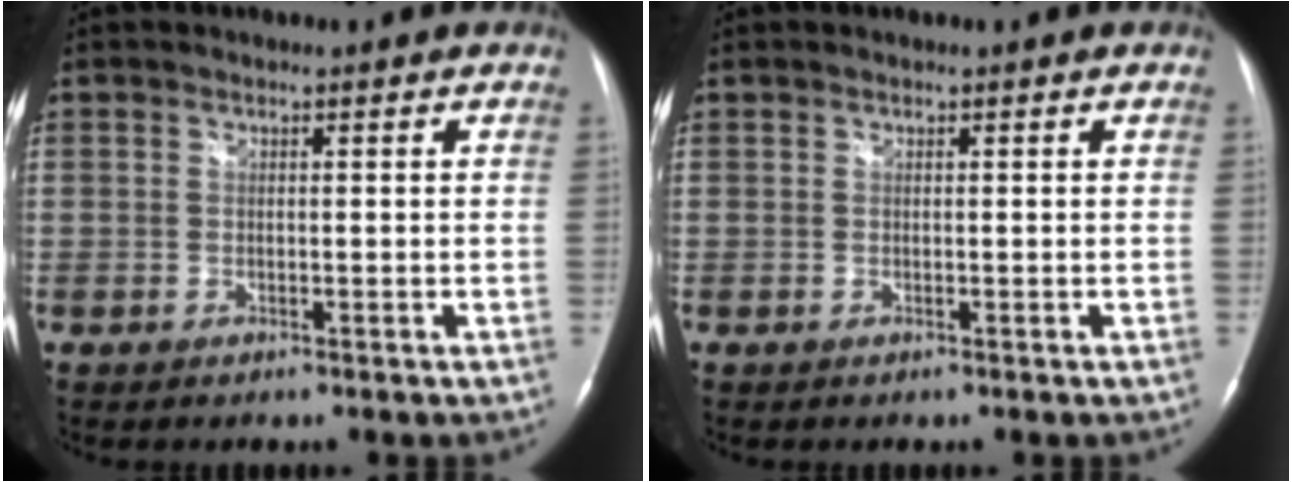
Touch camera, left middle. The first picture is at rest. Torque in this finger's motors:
{"motor_torque": [-0.02, -0.02, -0.02, 0.00]}